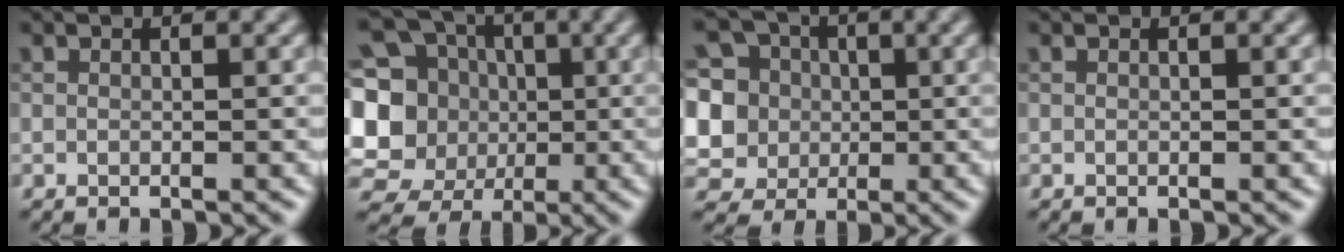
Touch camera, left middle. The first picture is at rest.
{"total": 12.3, "force": [0.3, 11.0, 5.4], "torque": [-0.160, 0.033, -0.012]}
{"total": 10.9, "force": [1.4, 10.0, 4.1], "torque": [-0.120, 0.031, 0.014]}
{"total": 0.0}